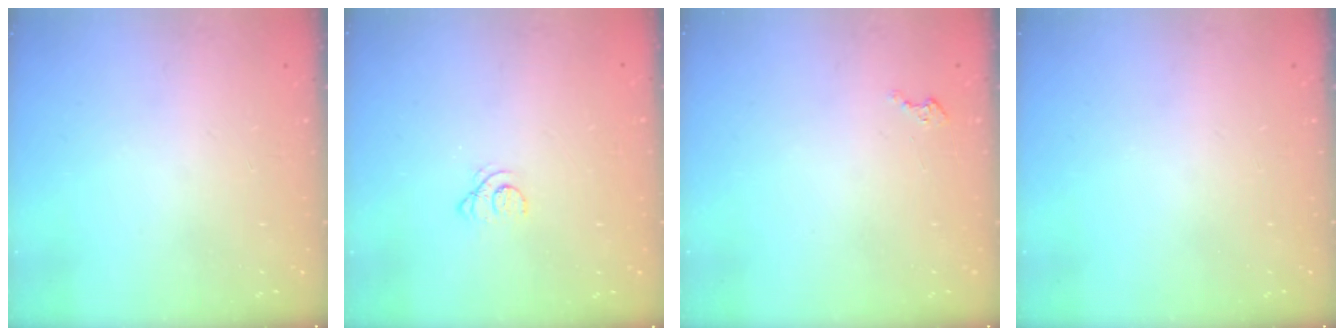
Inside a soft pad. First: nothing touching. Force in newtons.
{"total": 1.7, "press": 1.6, "slide": 0.1}
{"total": 1.6, "press": 1.5, "slide": 0.2}
{"total": 0.0}